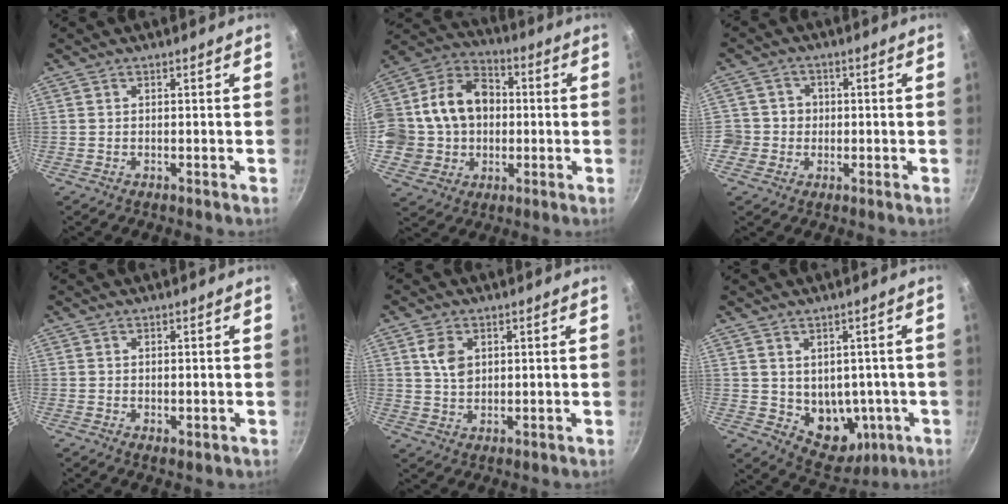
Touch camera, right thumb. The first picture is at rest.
{"total": 19.9, "force": [0.7, 16.5, 11.1], "torque": [-0.193, 0.041, 0.010]}
{"total": 4.7, "force": [-0.5, 4.6, 0.7], "torque": [0.027, 0.012, -0.015]}
{"total": 1.9, "force": [-0.2, 1.1, 1.5], "torque": [-0.021, -0.005, -0.001]}
{"total": 5.2, "force": [1.6, 3.5, 3.5], "torque": [-0.055, -0.005, 0.033]}
{"total": 10.9, "force": [-1.1, 8.4, 6.9], "torque": [-0.057, -0.008, 0.010]}